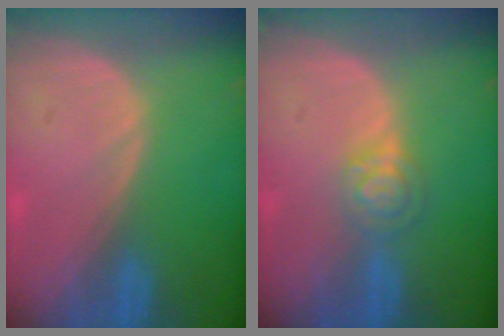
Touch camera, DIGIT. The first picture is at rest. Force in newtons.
{"total": 4.0, "press": 3.6, "slide": 1.7}